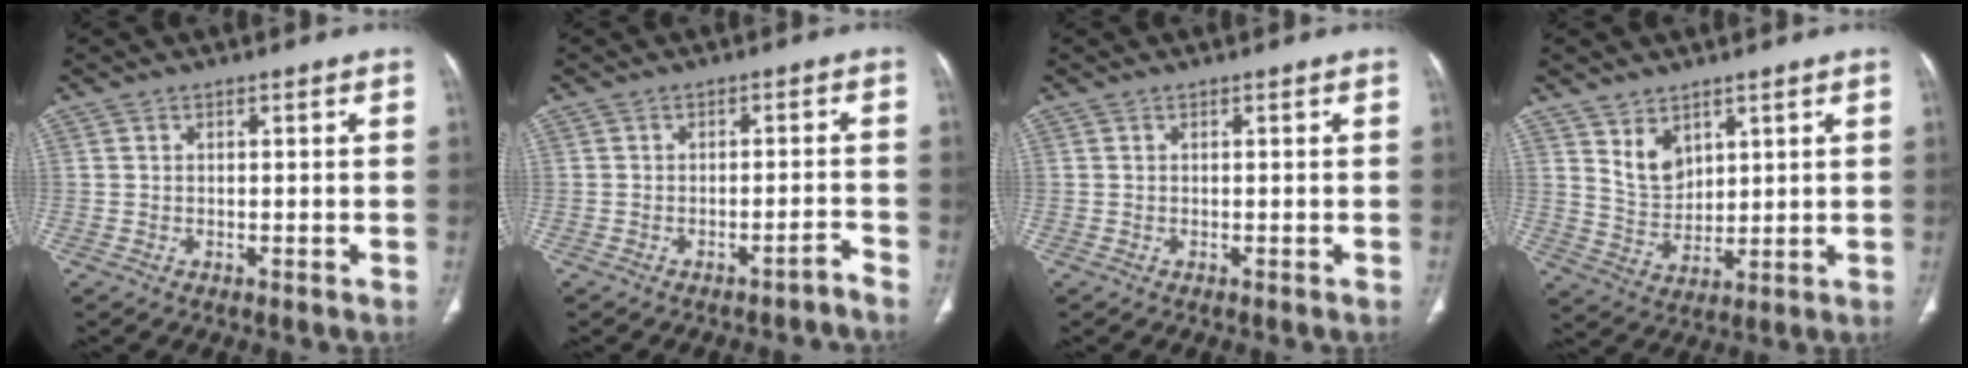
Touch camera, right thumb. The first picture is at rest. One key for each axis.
{"total": 2.0, "fx": -2.0, "fy": 0.1, "fz": 0.6, "tx": -0.009, "ty": 0.027, "tz": -0.024}
{"total": 0.0}
{"total": 6.3, "fx": 3.7, "fy": 4.1, "fz": 3.2, "tx": -0.037, "ty": -0.033, "tz": 0.080}